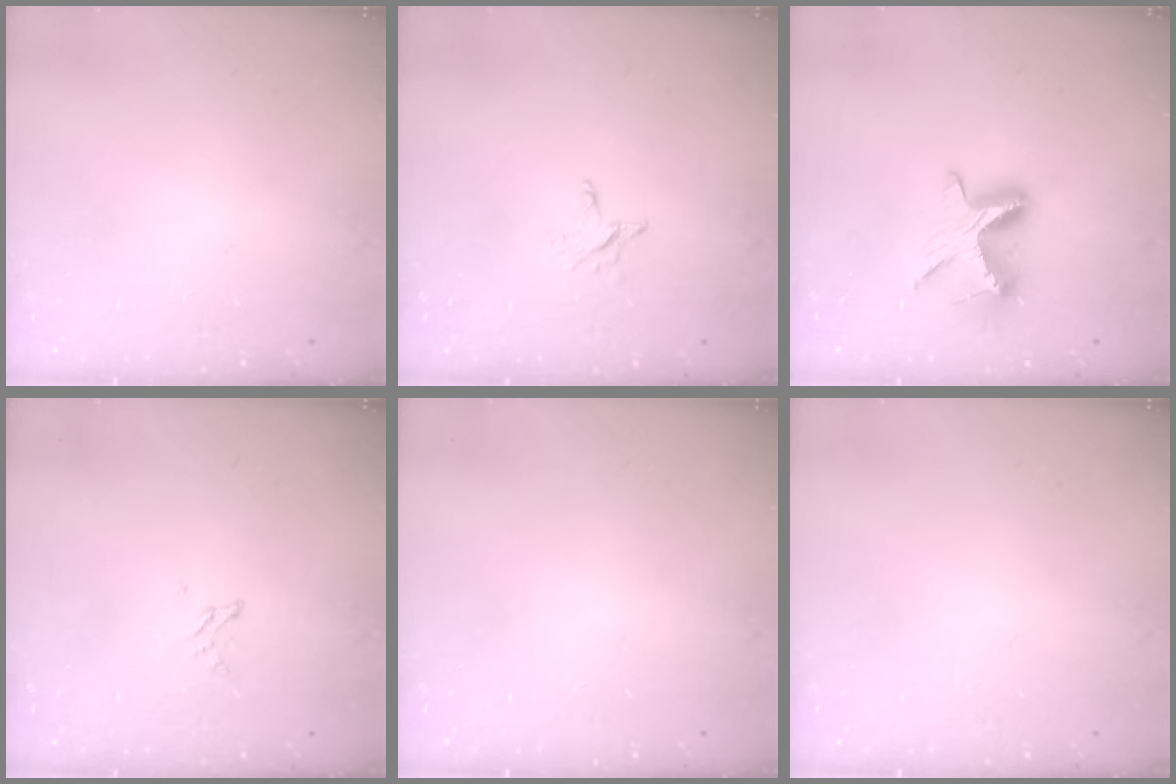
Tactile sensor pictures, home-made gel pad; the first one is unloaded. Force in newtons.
{"total": 2.9, "press": 2.9, "slide": 0.2}
{"total": 10.5, "press": 10.5, "slide": 0.1}
{"total": 2.2, "press": 2.2, "slide": 0.3}
{"total": 0.0}
{"total": 0.0}